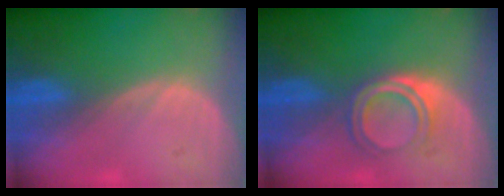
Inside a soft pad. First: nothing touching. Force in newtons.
{"total": 4.2, "press": 4.1, "slide": 1.0}